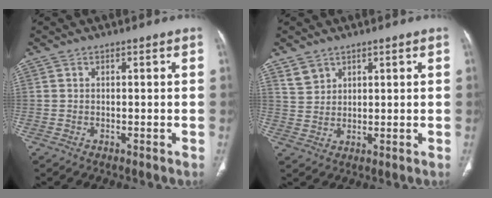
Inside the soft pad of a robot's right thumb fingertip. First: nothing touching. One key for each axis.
{"total": 3.2, "fx": 2.4, "fy": 2.1, "fz": 0.5, "tx": 0.004, "ty": -0.013, "tz": 0.050}